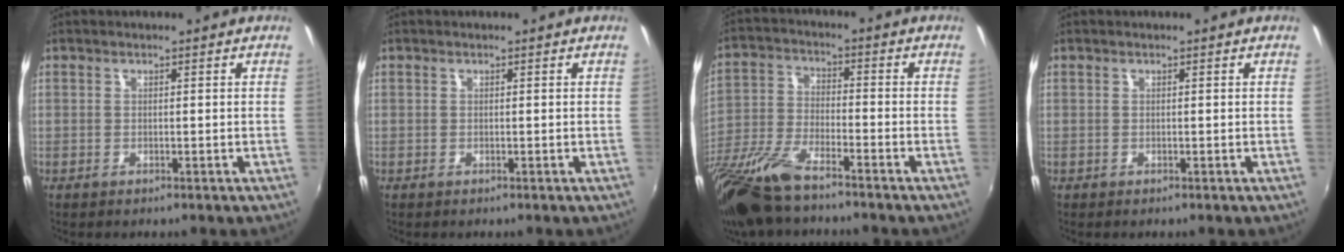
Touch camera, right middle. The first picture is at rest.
{"total": 0.0}
{"total": 15.9, "force": [-12.1, 3.8, 9.6], "torque": [-0.209, -0.041, -0.235]}
{"total": 0.0}